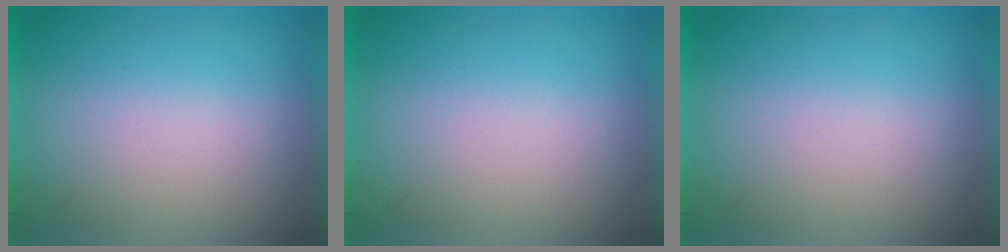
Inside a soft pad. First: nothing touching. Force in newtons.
{"total": 1.0}
{"total": 0.0}